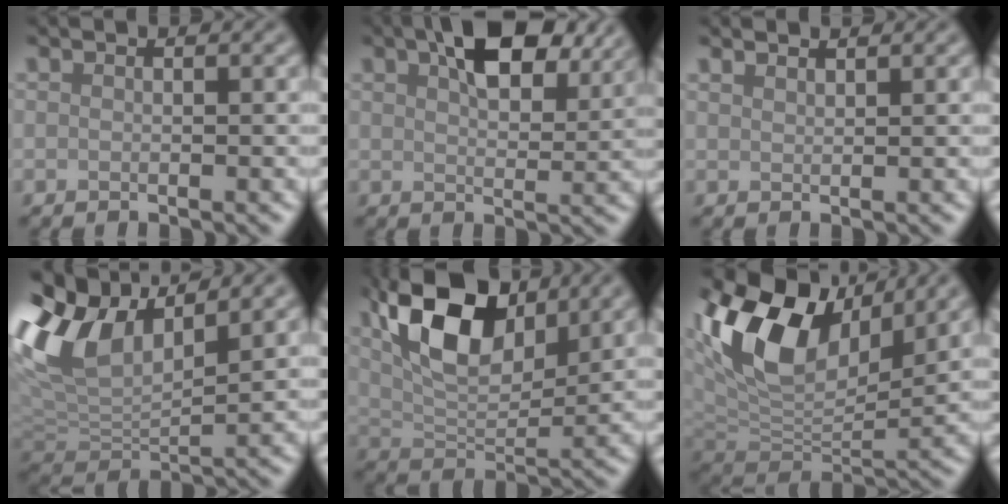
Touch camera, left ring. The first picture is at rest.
{"total": 7.8, "force": [4.3, 3.3, 5.6], "torque": [-0.091, 0.014, 0.066]}
{"total": 1.1, "force": [1.0, 0.1, 0.1], "torque": [-0.004, -0.001, 0.014]}
{"total": 9.6, "force": [4.2, 5.2, 6.9], "torque": [-0.165, 0.018, 0.078]}
{"total": 9.9, "force": [4.3, 4.9, 7.5], "torque": [-0.146, 0.009, 0.080]}
{"total": 12.2, "force": [5.1, 6.9, 8.6], "torque": [-0.178, 0.014, 0.095]}